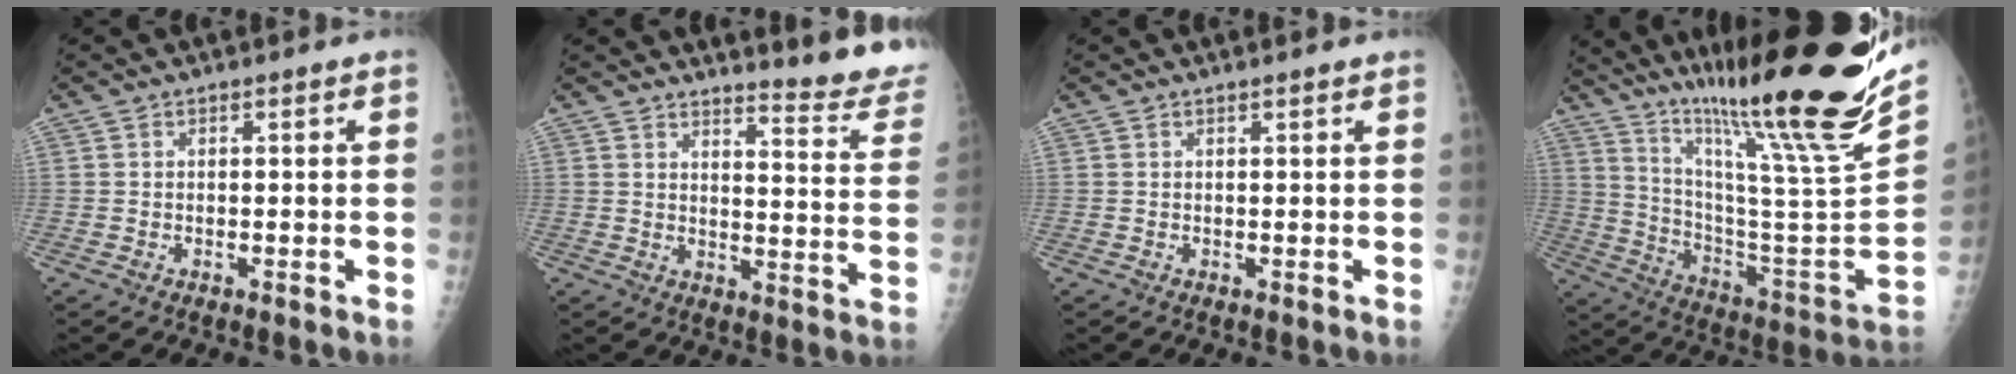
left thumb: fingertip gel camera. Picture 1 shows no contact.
{"total": 14.1, "force": [13.4, 0.8, 4.5], "torque": [-0.039, -0.155, 0.148]}
{"total": 0.7, "force": [0.6, -0.1, 0.3], "torque": [-0.008, 0.000, 0.012]}
{"total": 33.7, "force": [25.0, 2.9, 22.4], "torque": [-0.343, -0.136, 0.382]}